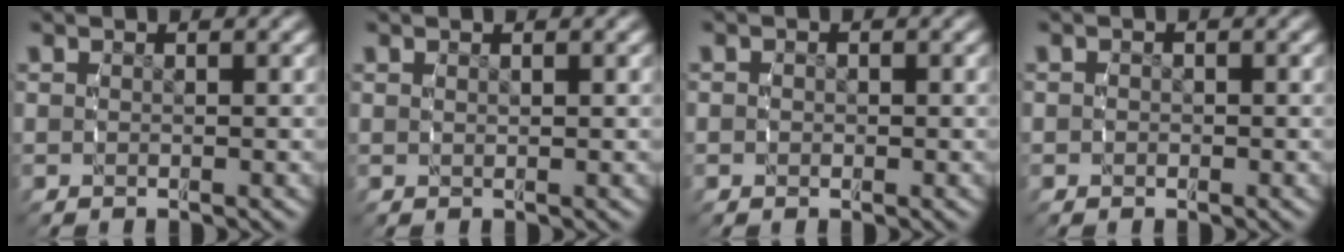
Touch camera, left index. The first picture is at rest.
{"total": 0.5, "force": [0.4, -0.4, 0.1], "torque": [-0.005, -0.003, 0.009]}
{"total": 0.9, "force": [0.0, 0.9, 0.2], "torque": [-0.009, 0.002, -0.003]}
{"total": 0.7, "force": [-0.2, 0.7, 0.0], "torque": [-0.005, 0.000, -0.005]}